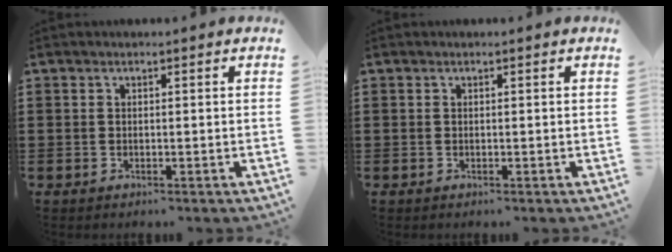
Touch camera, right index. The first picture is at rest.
{"total": 0.0}